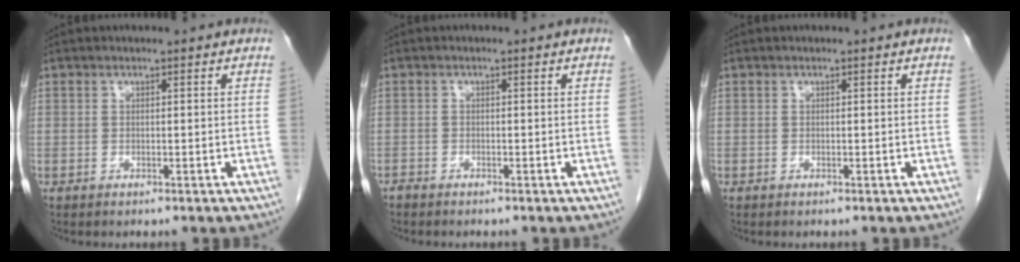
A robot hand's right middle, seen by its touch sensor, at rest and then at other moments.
{"total": 0.9, "force": [-0.8, 0.2, 0.1], "torque": [-0.007, -0.001, -0.018]}
{"total": 0.0}